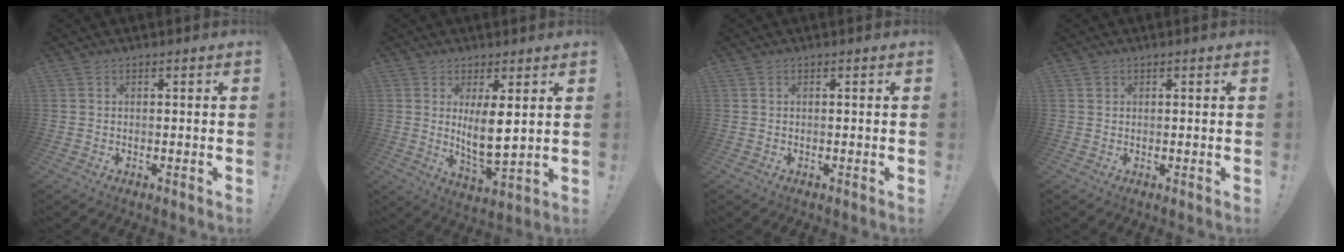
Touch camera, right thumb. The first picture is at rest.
{"total": 8.7, "force": [2.7, 2.7, 7.8], "torque": [-0.123, -0.028, 0.047]}
{"total": 0.0}
{"total": 0.7, "force": [0.4, 0.6, 0.1], "torque": [0.002, 0.000, 0.007]}